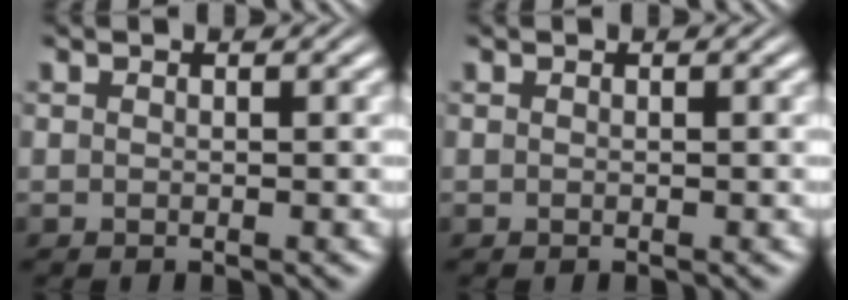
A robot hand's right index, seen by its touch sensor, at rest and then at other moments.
{"total": 0.0}